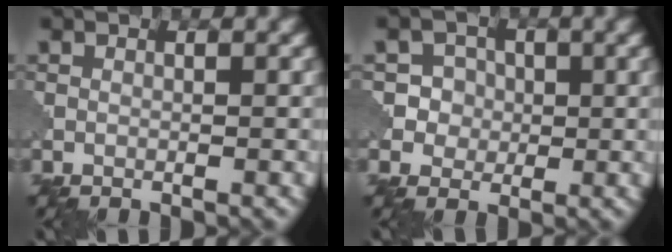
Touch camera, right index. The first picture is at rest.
{"total": 4.5, "force": [0.4, 4.3, 1.2], "torque": [-0.008, 0.023, 0.000]}